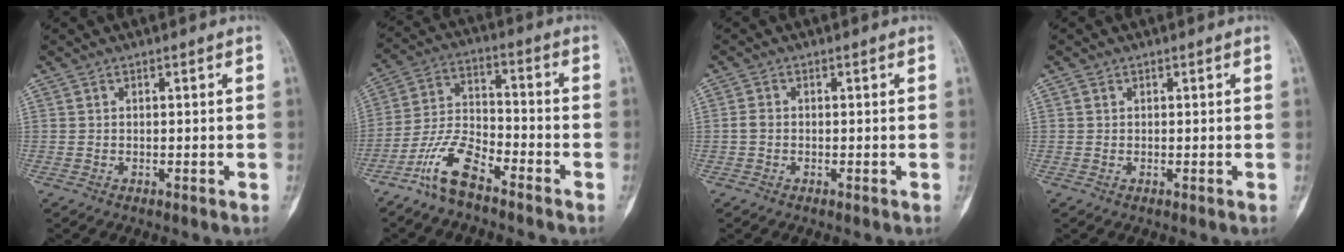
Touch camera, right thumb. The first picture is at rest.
{"total": 9.7, "force": [-6.9, 3.3, 6.0], "torque": [-0.131, 0.050, -0.141]}
{"total": 1.1, "force": [-0.1, 1.0, 0.3], "torque": [-0.003, 0.003, -0.001]}
{"total": 0.5, "force": [0.2, 0.5, 0.1], "torque": [0.001, 0.001, 0.003]}